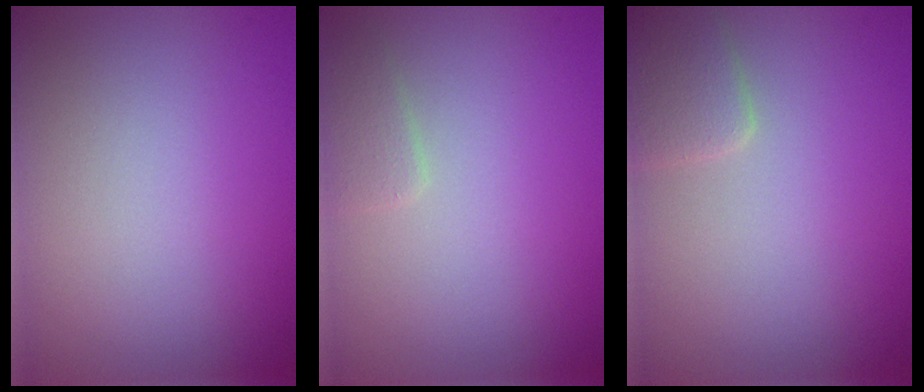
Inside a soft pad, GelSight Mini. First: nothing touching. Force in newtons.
{"total": 1.2, "press": 1.2, "slide": 0.0}
{"total": 2.1, "press": 2.0, "slide": 0.2}